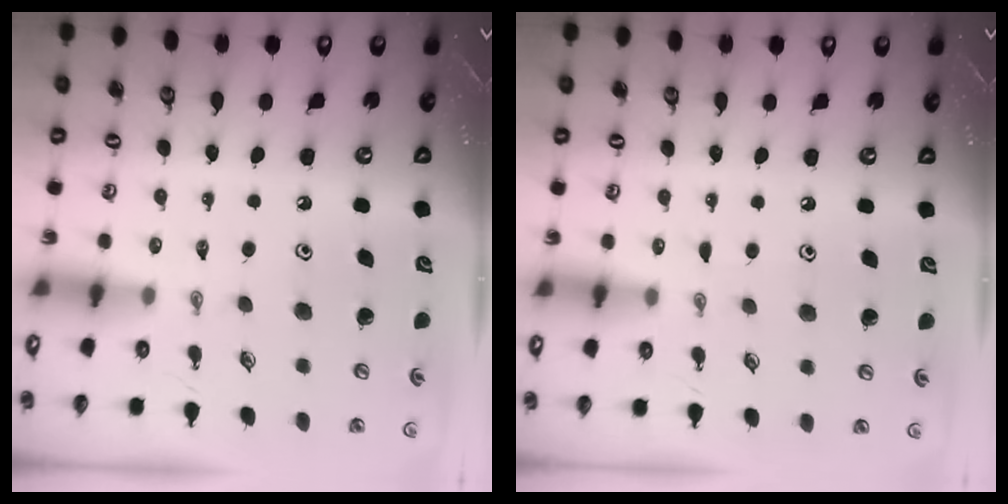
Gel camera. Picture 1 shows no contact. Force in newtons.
{"total": 3.9, "press": 3.9, "slide": 0.2}